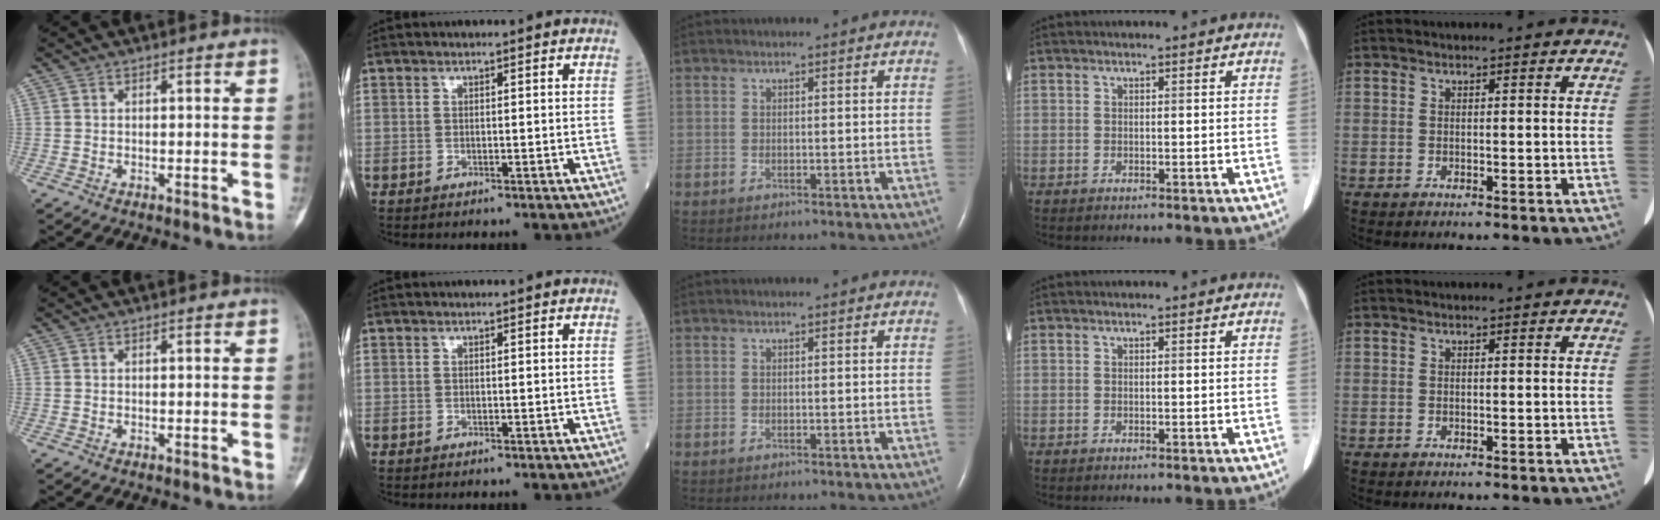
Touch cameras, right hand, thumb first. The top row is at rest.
{}